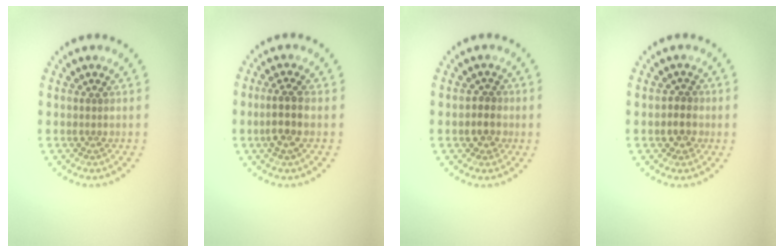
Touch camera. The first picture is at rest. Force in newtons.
{"total": 2.4, "press": 2.3, "slide": 0.9}
{"total": 1.6, "press": 1.4, "slide": 0.8}
{"total": 1.6, "press": 1.4, "slide": 0.8}